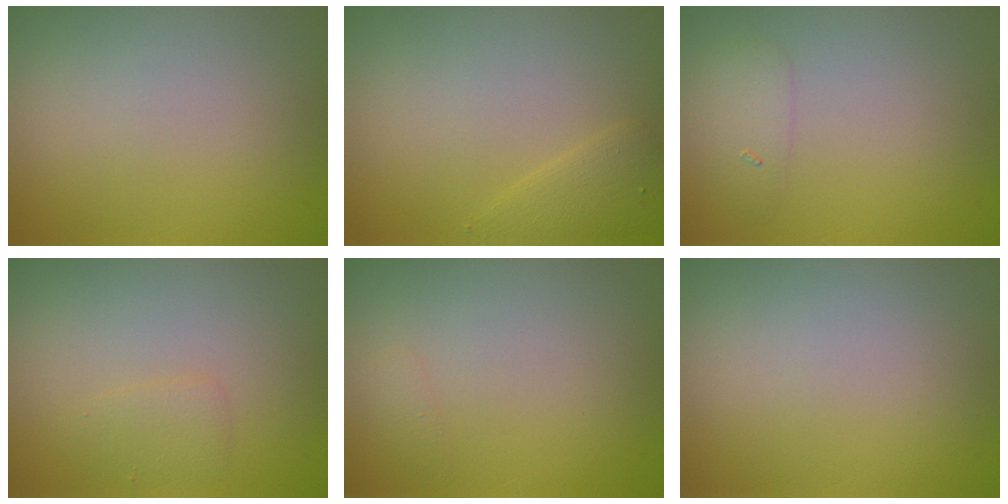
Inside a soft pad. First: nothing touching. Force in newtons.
{"total": 1.4, "press": 1.4, "slide": 0.1}
{"total": 1.5, "press": 1.5, "slide": 0.0}
{"total": 1.2, "press": 1.2, "slide": 0.1}
{"total": 0.6, "press": 0.6, "slide": 0.0}
{"total": 0.0}